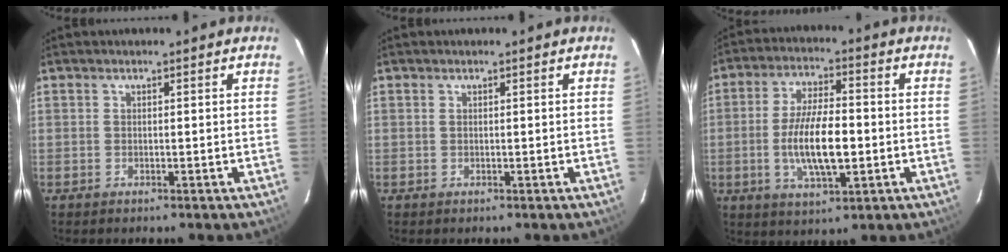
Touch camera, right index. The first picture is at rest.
{"total": 0.0}
{"total": 11.5, "force": [-2.0, 3.9, 10.6], "torque": [-0.205, -0.004, -0.032]}